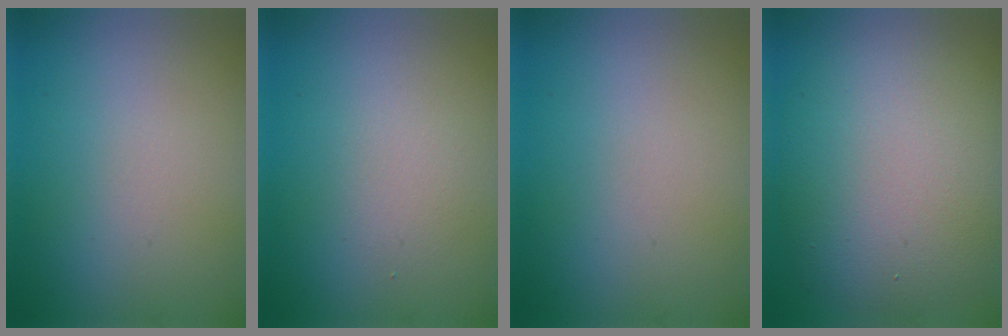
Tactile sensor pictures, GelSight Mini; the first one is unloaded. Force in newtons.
{"total": 1.5, "press": 1.4, "slide": 0.1}
{"total": 0.0}
{"total": 10.5, "press": 10.5, "slide": 0.5}